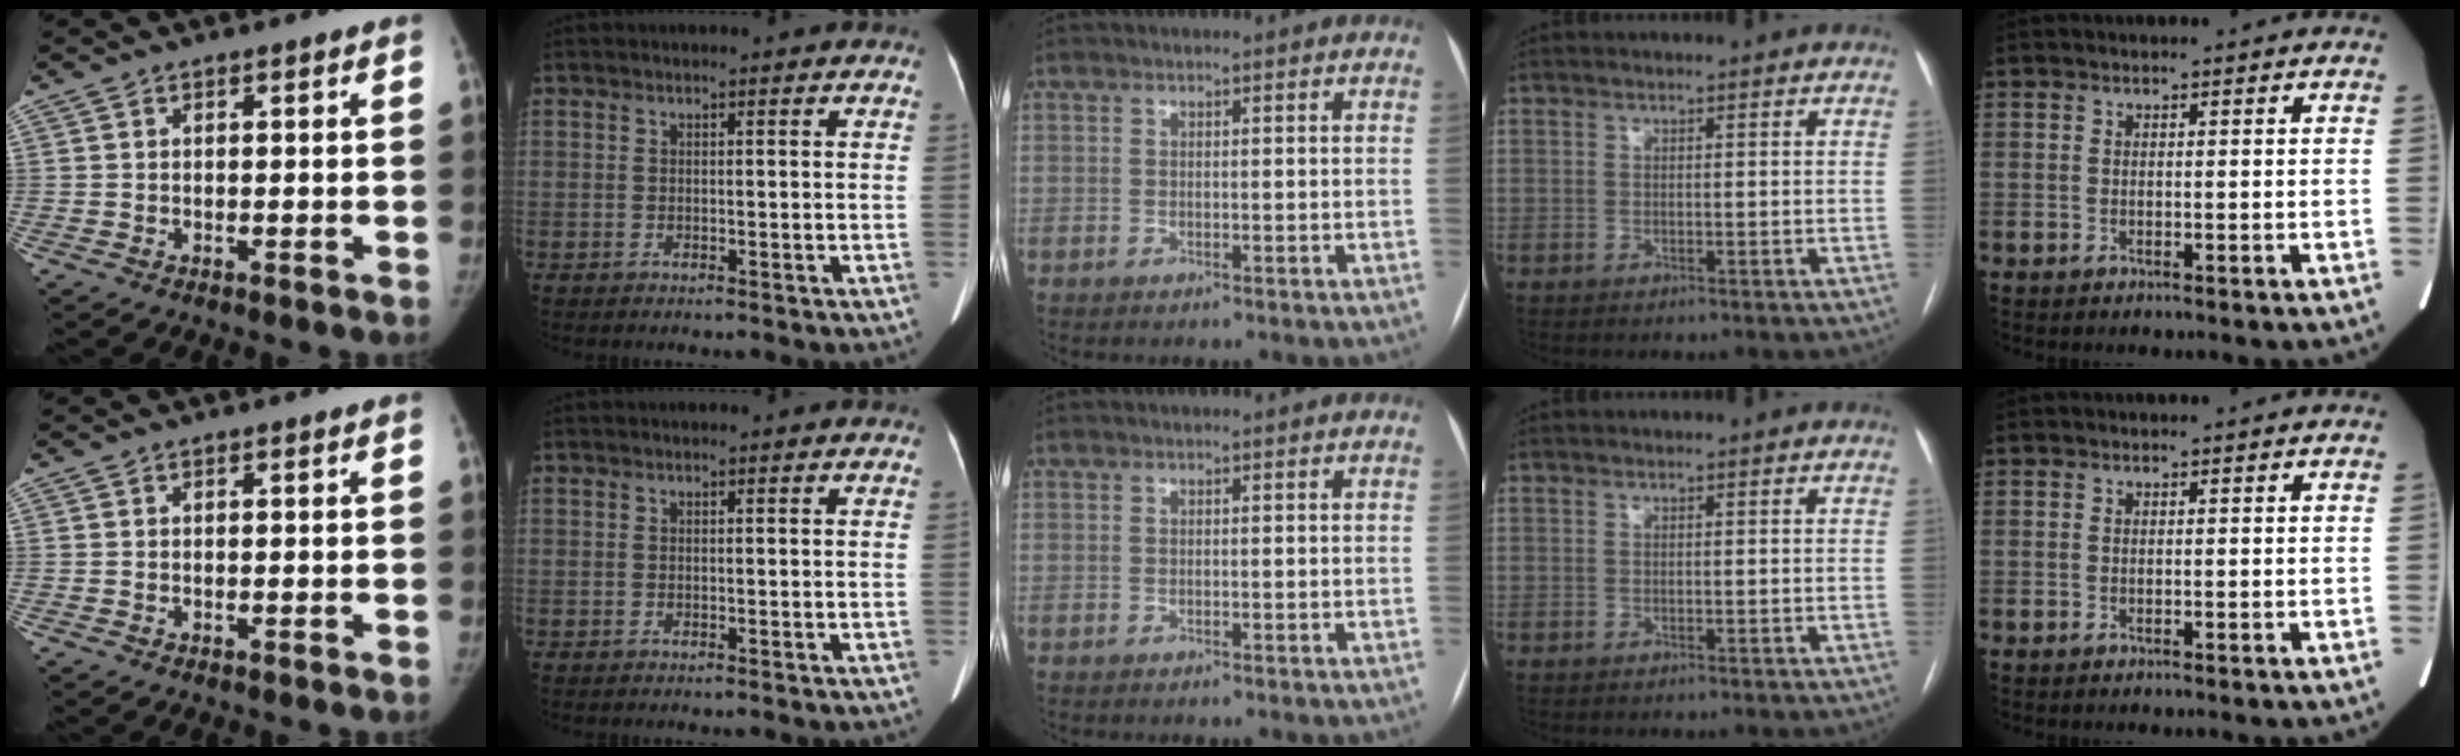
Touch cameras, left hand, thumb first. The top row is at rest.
{}